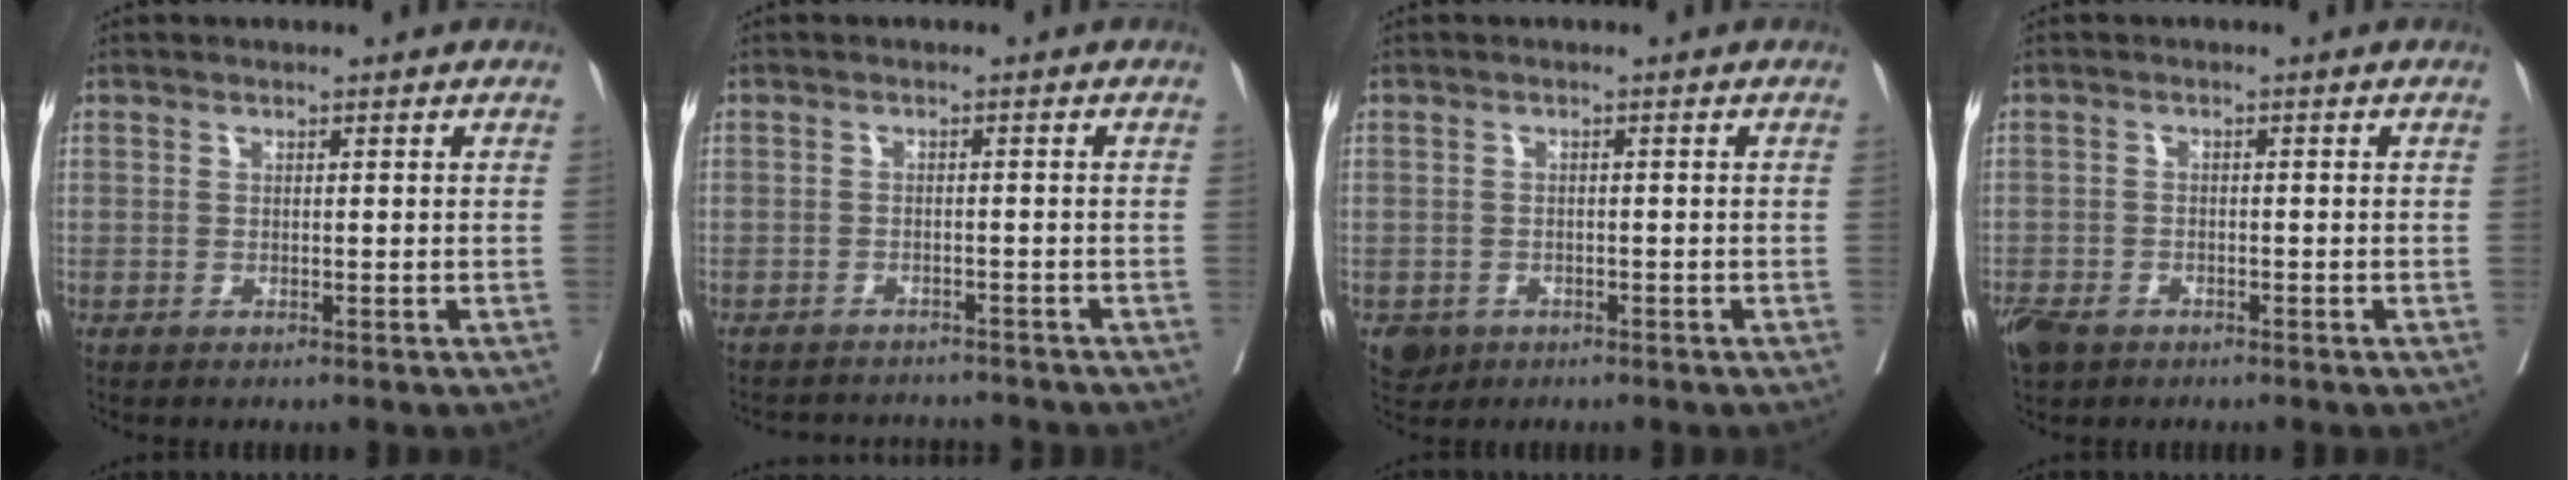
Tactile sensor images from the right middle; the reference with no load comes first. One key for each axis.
{"total": 7.5, "fx": -7.2, "fy": 1.5, "fz": 1.0, "tx": -0.014, "ty": 0.006, "tz": -0.092}
{"total": 2.8, "fx": -1.6, "fy": 2.3, "fz": 0.6, "tx": -0.005, "ty": 0.004, "tz": -0.023}
{"total": 5.1, "fx": -3.6, "fy": 2.9, "fz": 2.2, "tx": -0.046, "ty": -0.005, "tz": -0.061}